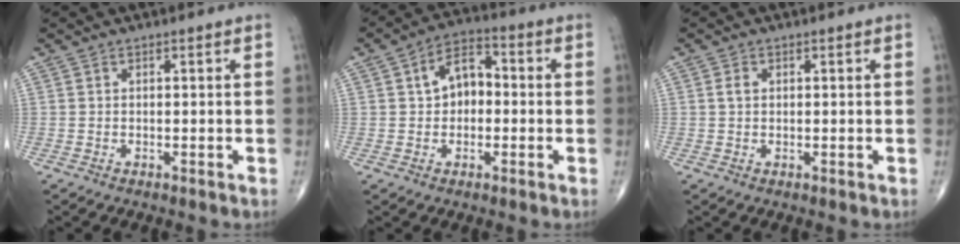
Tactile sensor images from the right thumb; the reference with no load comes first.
{"total": 7.8, "force": [0.4, 5.3, 5.7], "torque": [-0.068, 0.027, -0.005]}
{"total": 1.4, "force": [0.3, 1.0, 1.0], "torque": [-0.017, 0.005, 0.006]}